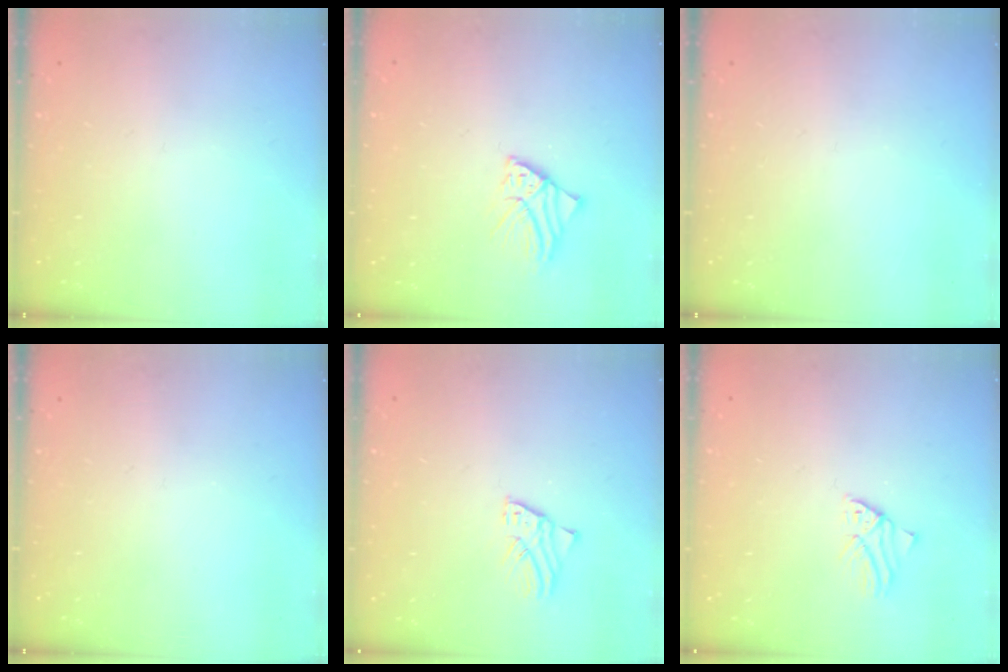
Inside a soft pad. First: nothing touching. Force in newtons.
{"total": 4.1, "press": 4.1, "slide": 0.6}
{"total": 0.0}
{"total": 0.0}
{"total": 1.6, "press": 1.6, "slide": 0.2}
{"total": 1.4, "press": 1.3, "slide": 0.1}